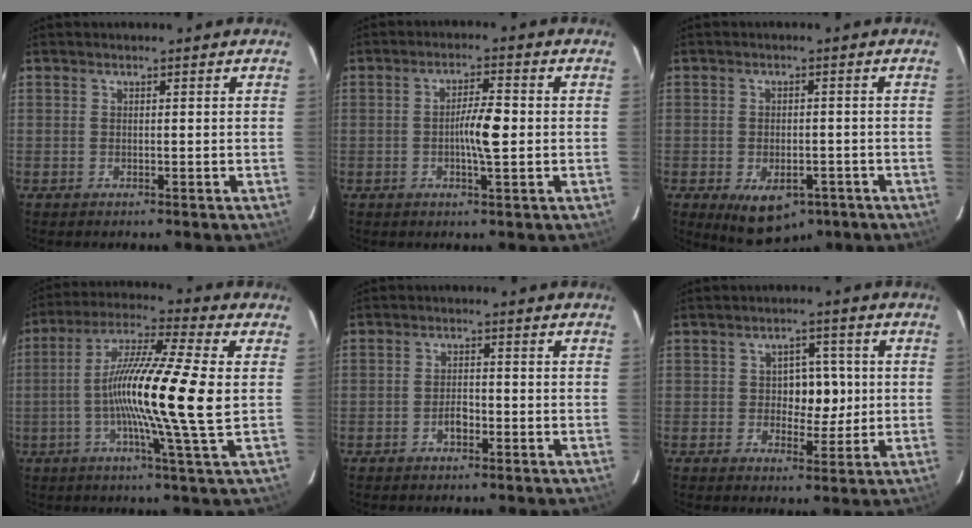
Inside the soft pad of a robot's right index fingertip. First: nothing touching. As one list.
[{"total": 5.1, "force": [-0.5, 0.5, 5.0], "torque": [-0.091, 0.004, -0.010]}, {"total": 8.2, "force": [-4.5, 4.7, 5.0], "torque": [-0.073, -0.006, -0.058]}, {"total": 16.3, "force": [-0.9, -1.1, 16.2], "torque": [-0.291, -0.006, -0.032]}, {"total": 2.4, "force": [-1.1, 1.2, 1.8], "torque": [-0.030, 0.005, -0.020]}, {"total": 5.7, "force": [0.2, 3.6, 4.3], "torque": [-0.056, 0.013, 0.009]}]